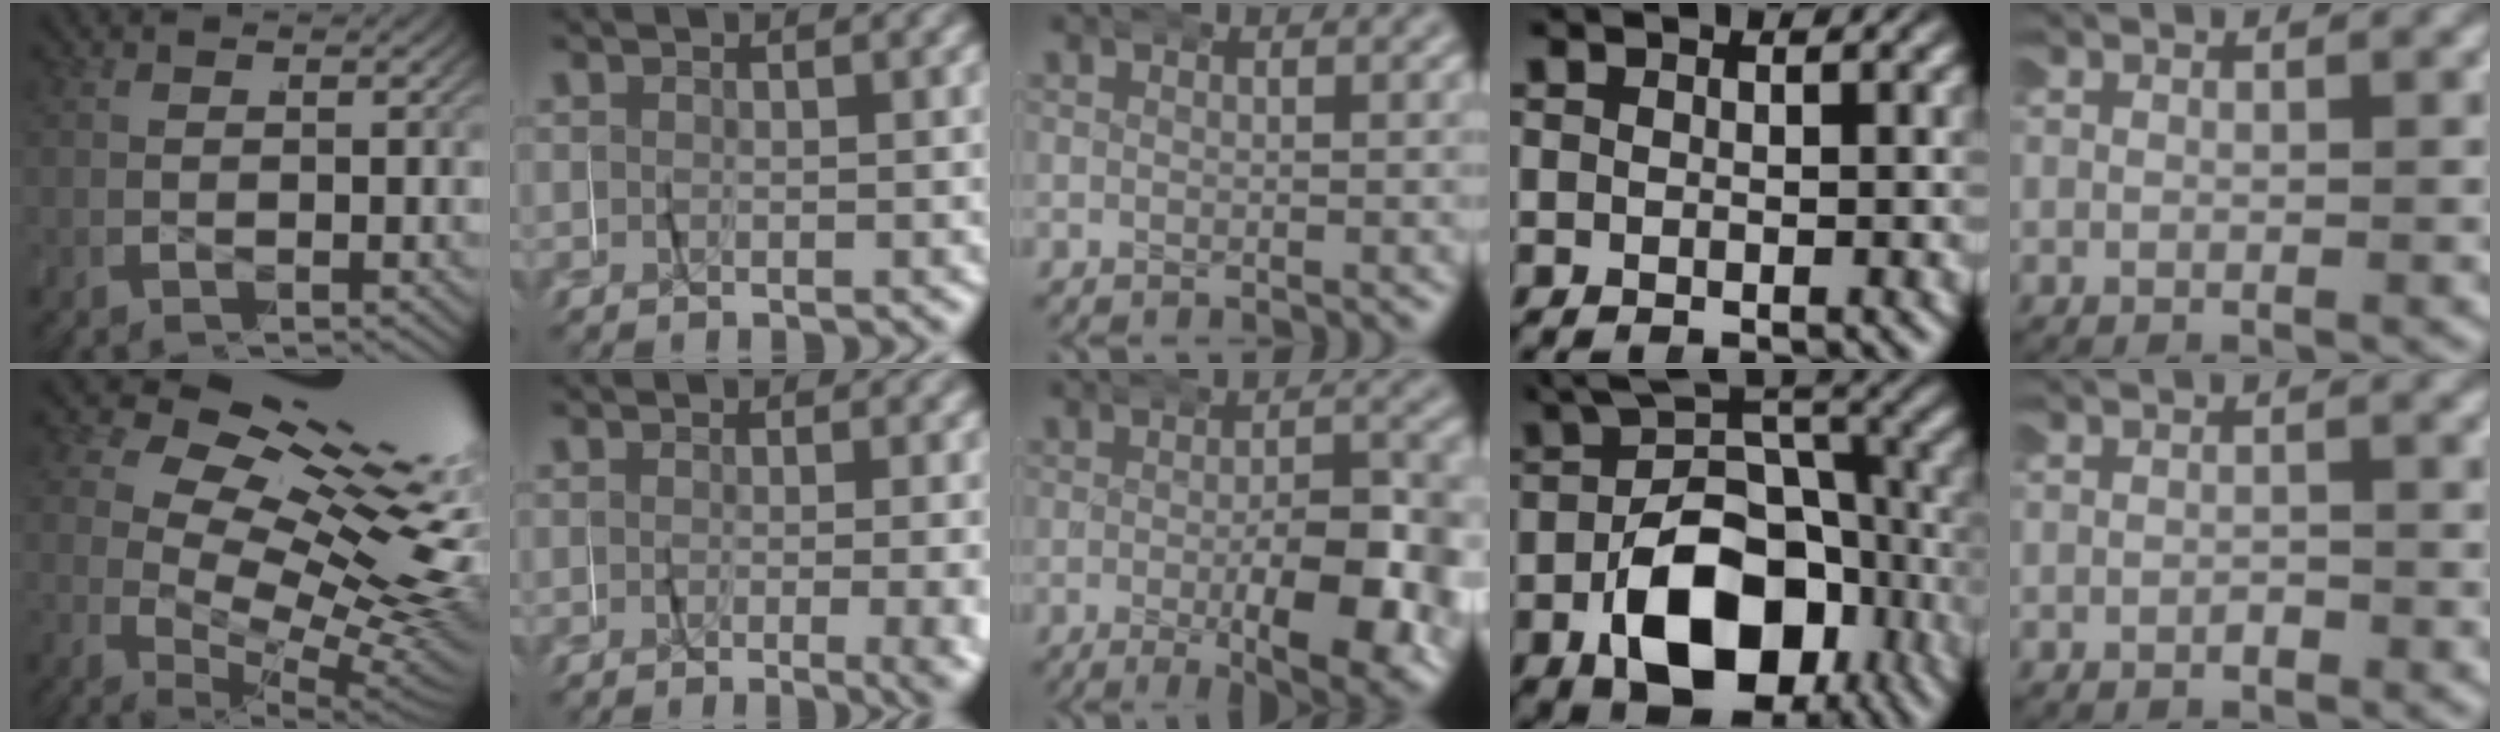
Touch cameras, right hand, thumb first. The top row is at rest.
{"thumb": {"total": 19.3, "force": [0.8, 11.7, 15.3], "torque": [-0.238, -0.033, 0.020]}, "index": {"total": 3.6, "force": [-1.2, -0.1, 3.4], "torque": [-0.040, -0.012, -0.012]}, "middle": {"total": 11.0, "force": [-2.5, 4.3, 9.9], "torque": [-0.129, -0.024, -0.027]}, "ring": {"total": 13.6, "force": [-3.8, 8.3, 10.1], "torque": [-0.162, -0.031, -0.045]}, "little": {"total": 0.6, "force": [-0.6, 0.2, -0.1], "torque": [-0.003, -0.003, -0.007]}}